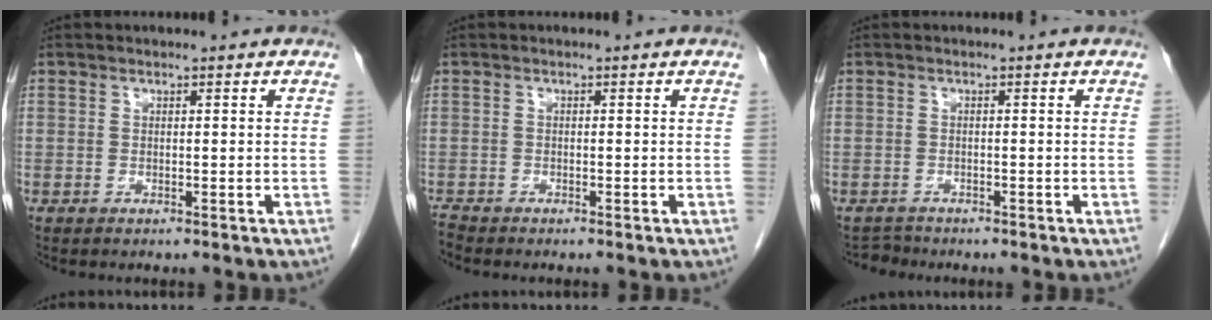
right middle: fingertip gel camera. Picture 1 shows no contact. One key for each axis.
{"total": 1.0, "fx": -0.9, "fy": -0.2, "fz": -0.1, "tx": -0.003, "ty": -0.007, "tz": -0.019}
{"total": 1.4, "fx": -1.3, "fy": 0.2, "fz": -0.5, "tx": 0.007, "ty": -0.007, "tz": -0.021}